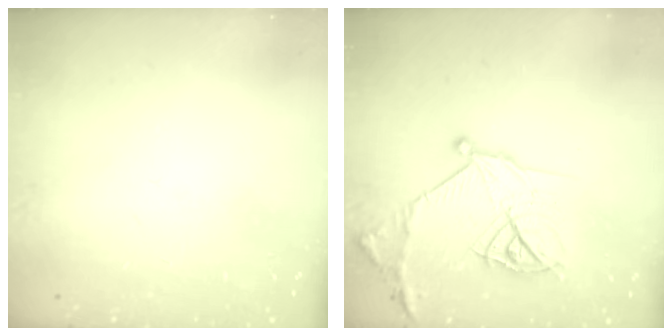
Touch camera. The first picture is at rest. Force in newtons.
{"total": 20.0, "press": 20.0, "slide": 1.2}